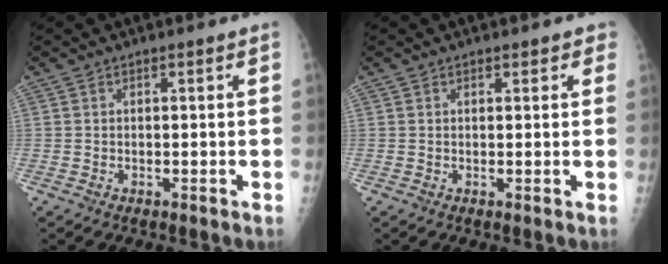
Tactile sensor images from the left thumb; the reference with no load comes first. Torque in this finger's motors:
{"motor_torque": [-0.19, 0.03, -0.16, 0.26, -0.04]}